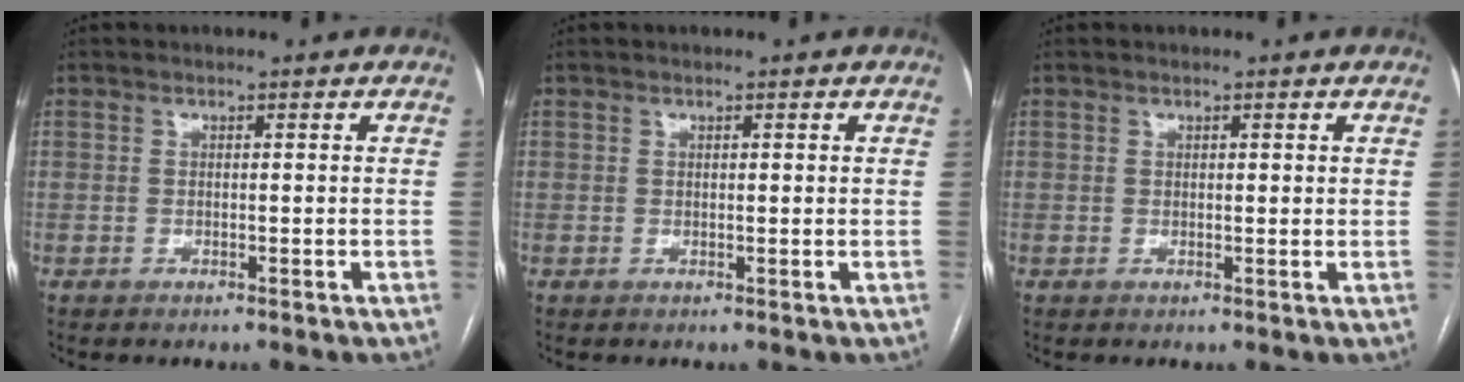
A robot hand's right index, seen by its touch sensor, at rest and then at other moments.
{"total": 0.6, "force": [0.3, 0.2, 0.4], "torque": [-0.006, 0.001, 0.005]}
{"total": 1.0, "force": [0.6, 0.4, 0.7], "torque": [-0.007, 0.000, 0.006]}